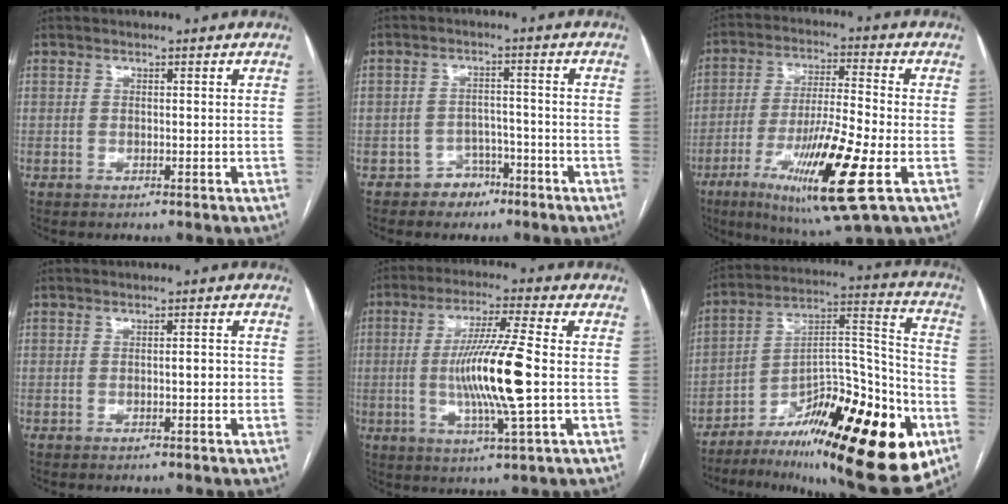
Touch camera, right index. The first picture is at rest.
{"total": 4.1, "force": [-2.6, 3.2, 0.3], "torque": [0.003, 0.015, -0.036]}
{"total": 17.1, "force": [-6.6, 1.4, 15.7], "torque": [-0.285, -0.028, -0.110]}
{"total": 1.8, "force": [-0.5, 0.5, 1.6], "torque": [-0.020, 0.004, -0.008]}
{"total": 13.0, "force": [-1.0, 0.0, 13.0], "torque": [-0.247, -0.007, -0.022]}
{"total": 28.6, "force": [-14.6, 7.4, 23.4], "torque": [-0.295, 0.016, -0.218]}